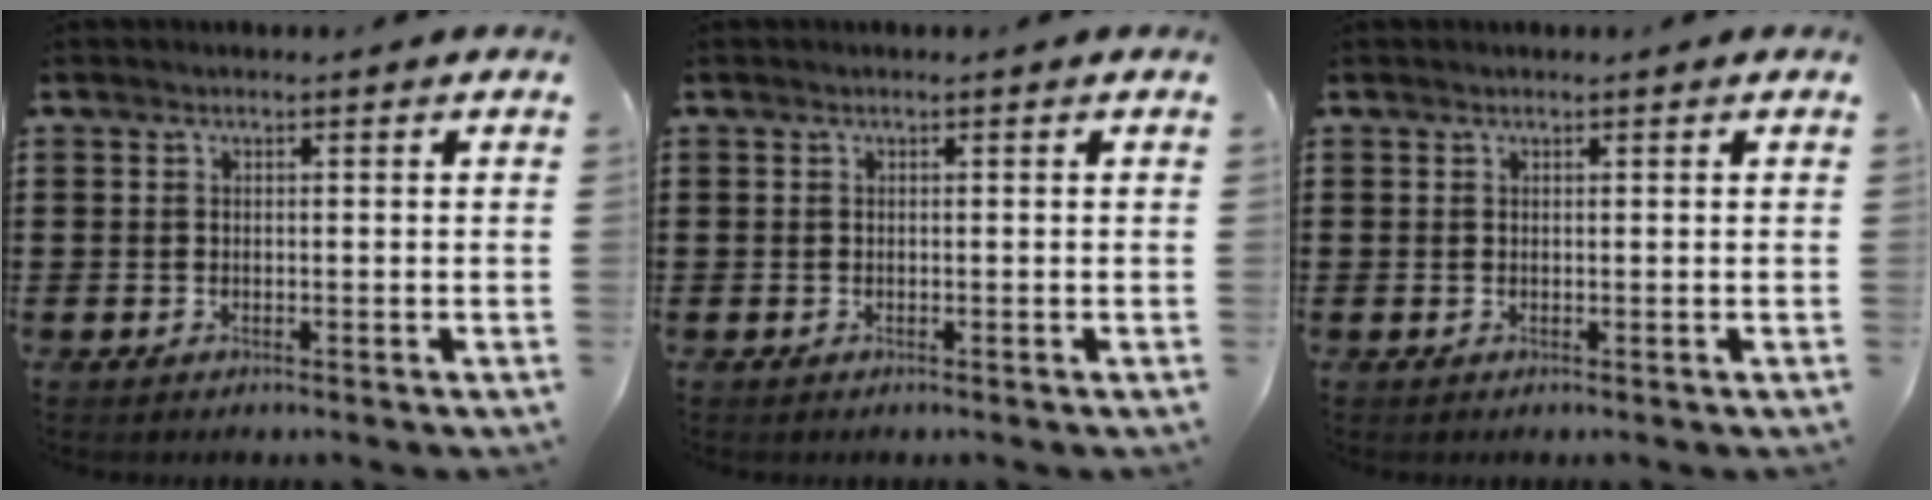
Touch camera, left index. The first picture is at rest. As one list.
[{"total": 0.0}, {"total": 0.0}]